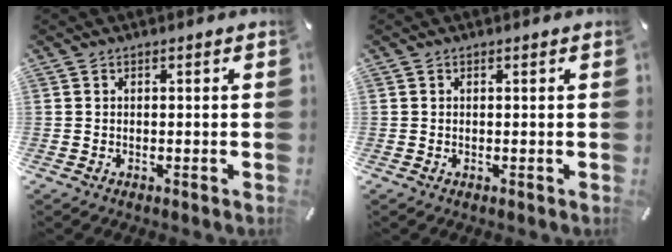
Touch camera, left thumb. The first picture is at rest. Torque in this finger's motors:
{"motor_torque": [-0.23, 0.04, -0.11, -0.01, -0.01]}